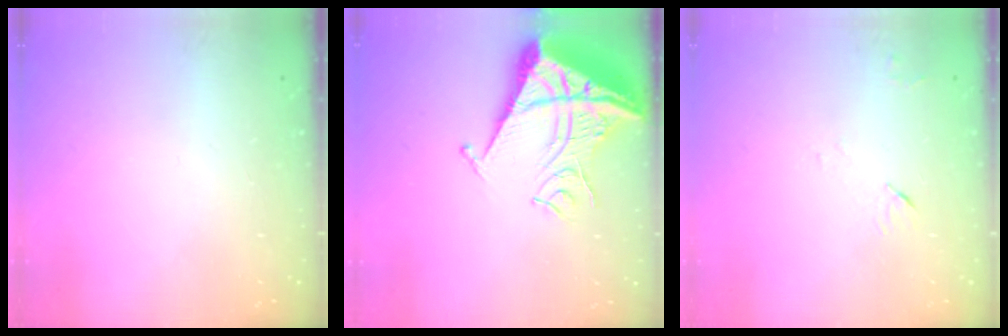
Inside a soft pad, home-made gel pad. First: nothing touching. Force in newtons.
{"total": 11.9, "press": 11.8, "slide": 1.2}
{"total": 3.7, "press": 3.6, "slide": 0.5}